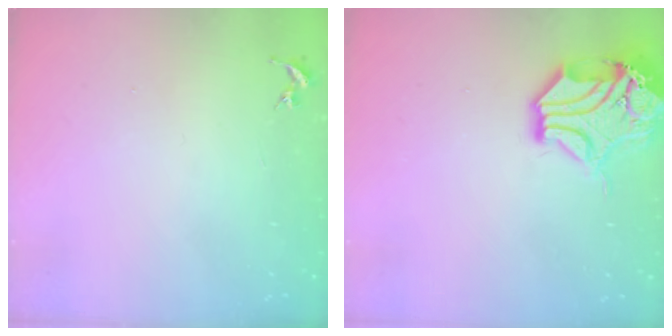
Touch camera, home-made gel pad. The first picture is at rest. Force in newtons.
{"total": 15.9, "press": 15.7, "slide": 2.2}